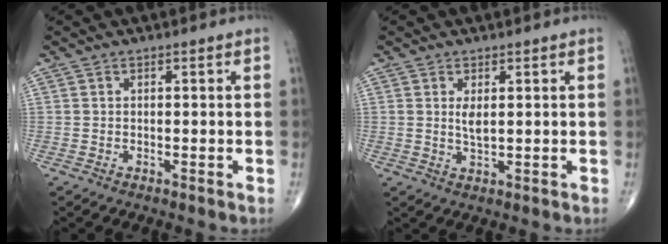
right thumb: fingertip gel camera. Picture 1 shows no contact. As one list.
[{"total": 2.5, "force": [0.7, 0.9, 2.2], "torque": [-0.041, -0.009, 0.016]}]